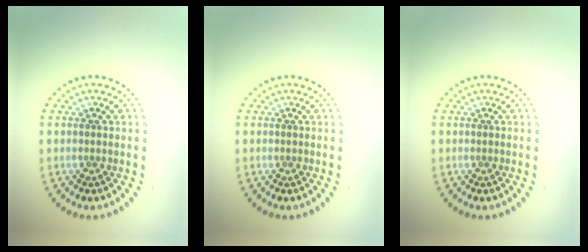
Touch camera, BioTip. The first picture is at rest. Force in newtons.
{"total": 0.0}
{"total": 0.0}